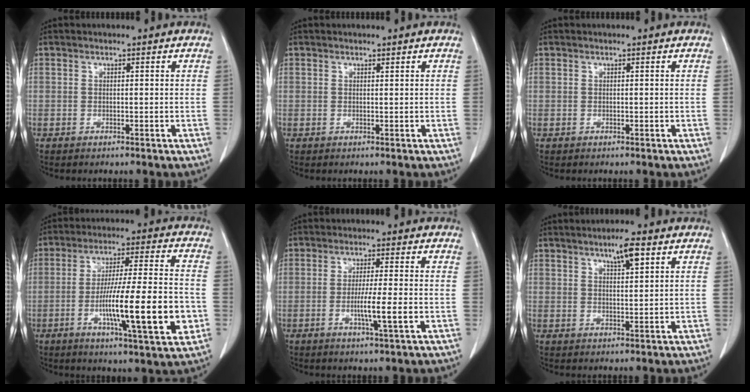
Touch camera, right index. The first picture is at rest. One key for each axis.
{"total": 0.0}
{"total": 0.0}
{"total": 16.6, "fx": -4.2, "fy": 1.1, "fz": 16.0, "tx": -0.259, "ty": -0.008, "tz": -0.065}
{"total": 5.6, "fx": -1.3, "fy": -0.5, "fz": 5.4, "tx": -0.093, "ty": -0.010, "tz": -0.022}
{"total": 4.3, "fx": 2.5, "fy": 0.6, "fz": 3.4, "tx": -0.059, "ty": 0.001, "tz": 0.041}